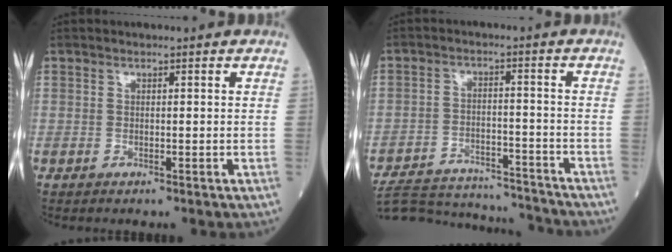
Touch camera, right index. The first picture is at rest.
{"total": 18.1, "force": [-17.4, 2.8, 4.4], "torque": [-0.101, -0.001, -0.255]}